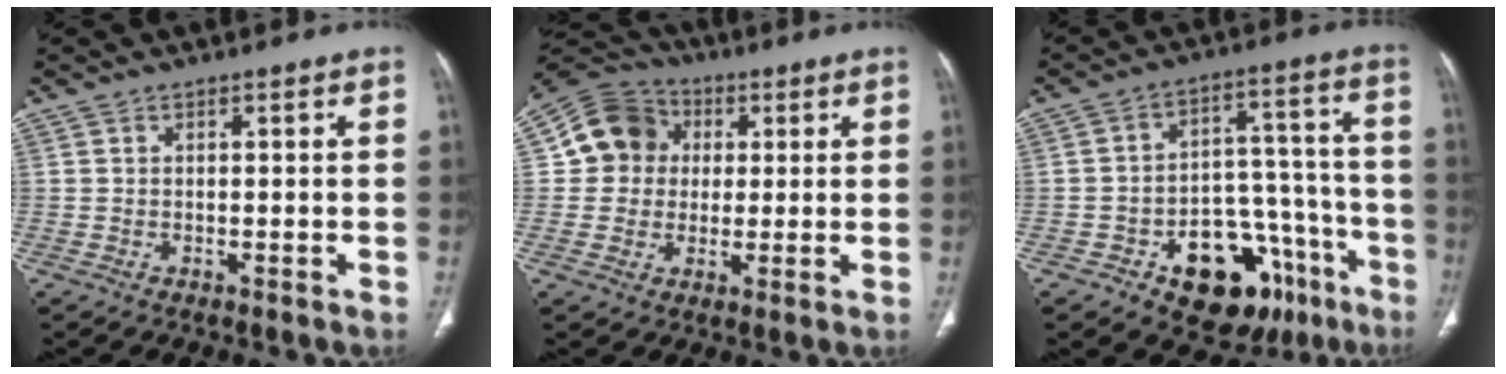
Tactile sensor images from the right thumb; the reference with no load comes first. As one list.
[{"total": 10.7, "force": [1.6, 10.0, 3.6], "torque": [-0.042, 0.013, 0.020]}, {"total": 19.0, "force": [-10.0, 11.3, 11.5], "torque": [-0.108, 0.087, -0.134]}]